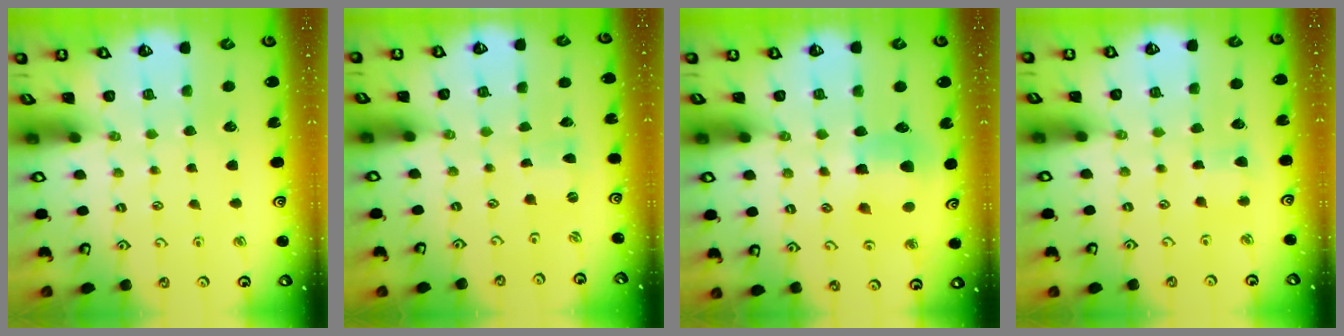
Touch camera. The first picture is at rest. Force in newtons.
{"total": 0.0}
{"total": 7.6, "press": 7.5, "slide": 0.8}
{"total": 3.5, "press": 3.5, "slide": 0.1}